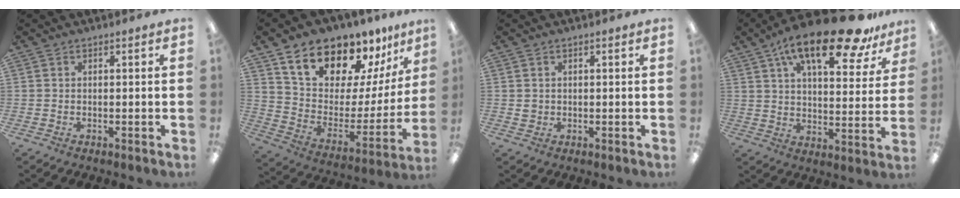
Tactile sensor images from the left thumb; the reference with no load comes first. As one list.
[{"total": 16.6, "force": [14.3, 6.9, 4.8], "torque": [-0.101, -0.116, 0.257]}, {"total": 1.2, "force": [0.3, 1.1, 0.3], "torque": [-0.008, 0.005, 0.004]}, {"total": 21.5, "force": [14.3, 7.1, 14.3], "torque": [-0.225, -0.078, 0.235]}]